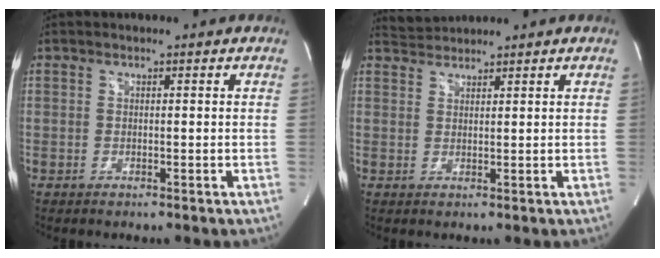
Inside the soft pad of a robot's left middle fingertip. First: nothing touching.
{"total": 2.4, "force": [2.3, -0.3, -0.7], "torque": [-0.003, 0.009, 0.052]}